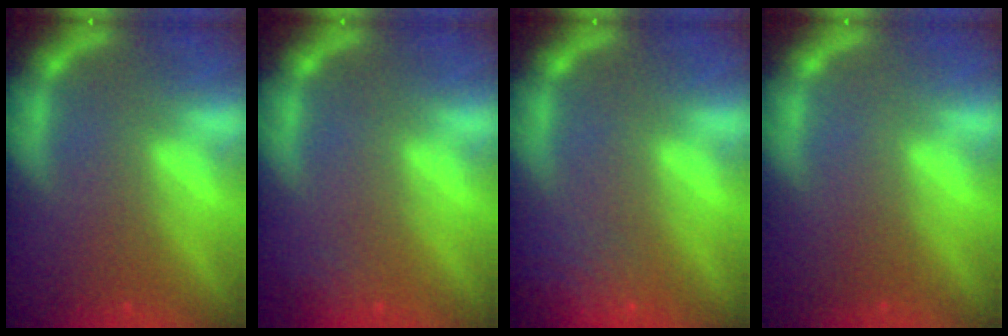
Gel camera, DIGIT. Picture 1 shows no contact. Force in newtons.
{"total": 1.9}
{"total": 6.5}
{"total": 0.0}